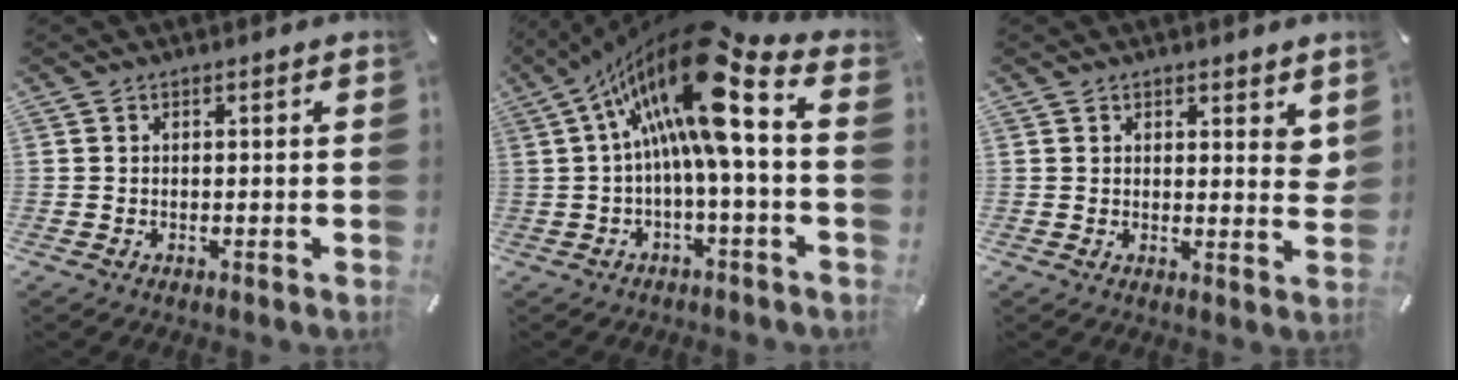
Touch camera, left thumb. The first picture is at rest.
{"total": 20.3, "force": [4.9, 4.8, 19.1], "torque": [-0.358, -0.034, 0.069]}
{"total": 3.3, "force": [2.5, 1.7, 1.4], "torque": [-0.007, -0.014, 0.042]}